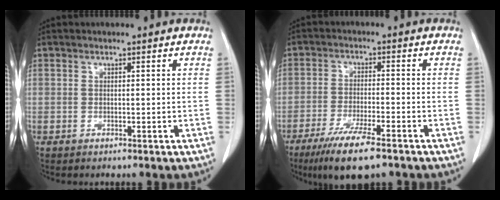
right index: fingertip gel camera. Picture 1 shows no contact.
{"total": 9.8, "force": [-6.8, 1.2, 6.9], "torque": [-0.121, -0.024, -0.109]}